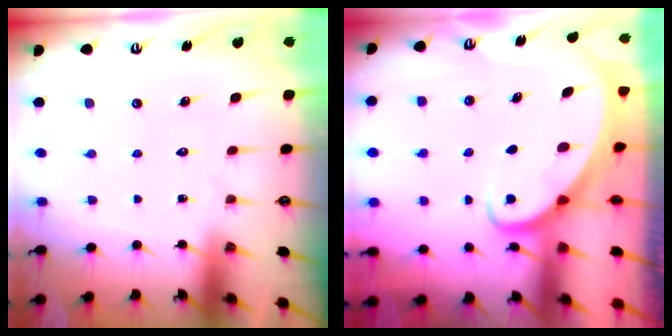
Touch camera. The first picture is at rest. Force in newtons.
{"total": 2.8, "press": 2.8, "slide": 0.3}